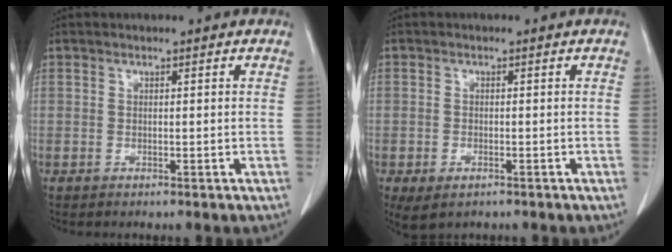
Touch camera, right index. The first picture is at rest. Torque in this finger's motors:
{"motor_torque": [0.62, -0.50, 0.00, -0.03]}